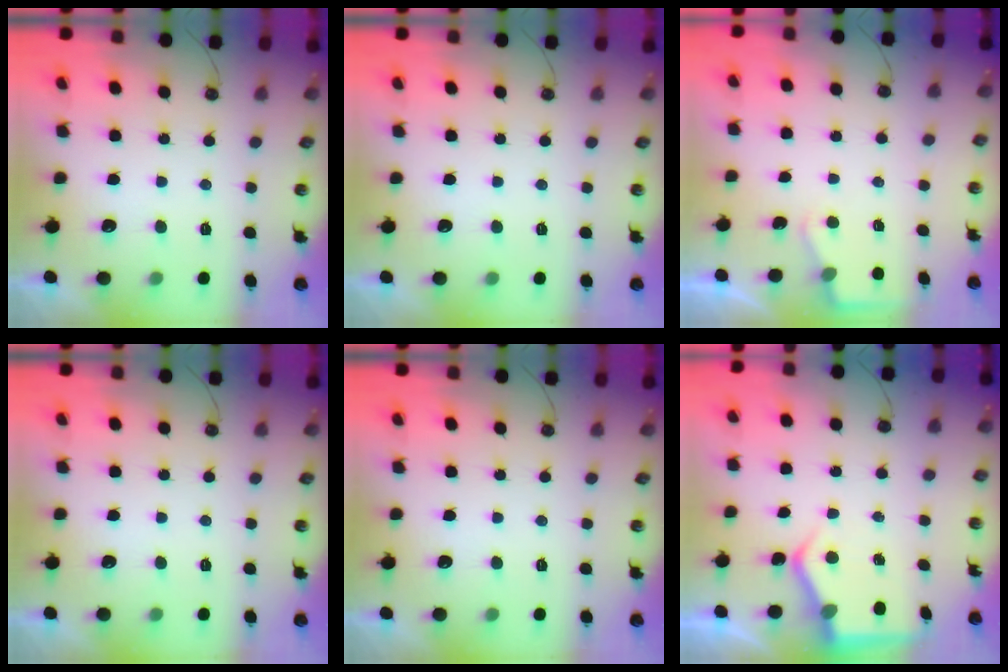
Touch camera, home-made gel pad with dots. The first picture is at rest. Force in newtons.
{"total": 0.0}
{"total": 2.4, "press": 2.4, "slide": 0.3}
{"total": 0.0}
{"total": 0.0}
{"total": 5.0, "press": 5.0, "slide": 0.4}